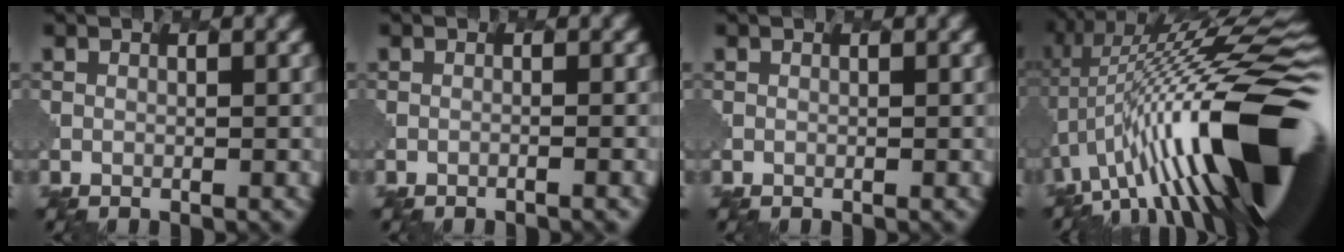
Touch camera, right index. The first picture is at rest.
{"total": 0.9, "force": [-0.4, 0.2, 0.8], "torque": [-0.003, 0.002, -0.018]}
{"total": 0.0}
{"total": 18.2, "force": [-1.3, 5.8, 17.2], "torque": [-0.268, 0.031, -0.027]}